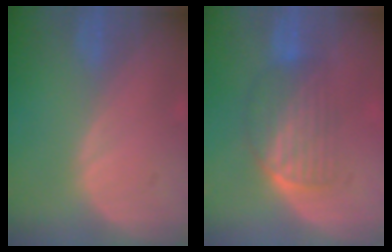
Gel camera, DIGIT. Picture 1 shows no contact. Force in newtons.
{"total": 6.7, "press": 5.8, "slide": 3.5}